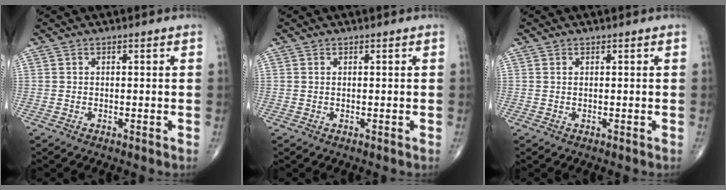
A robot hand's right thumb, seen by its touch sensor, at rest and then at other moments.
{"total": 0.0}
{"total": 0.0}